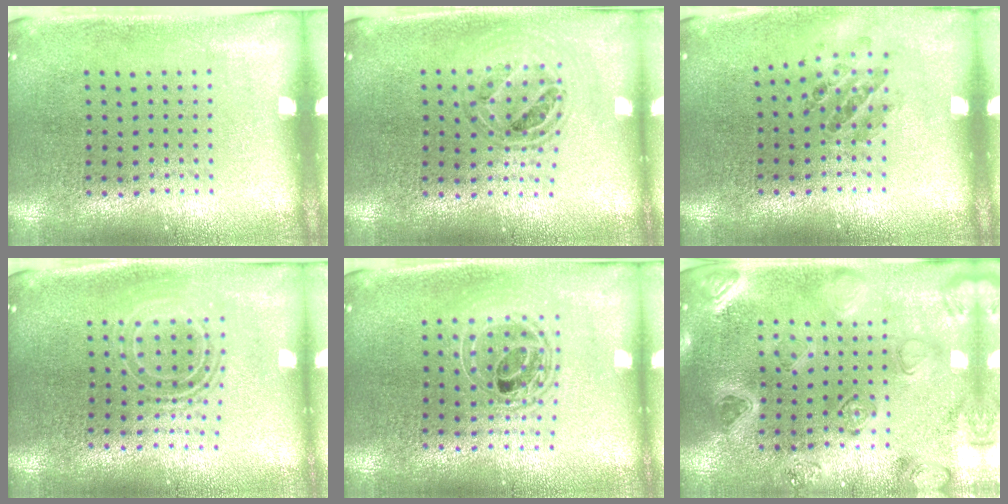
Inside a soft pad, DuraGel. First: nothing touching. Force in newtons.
{"total": 0.8, "press": 0.8, "slide": 0.0}
{"total": 0.9, "press": 0.9, "slide": 0.0}
{"total": 1.7, "press": 1.3, "slide": 1.0}
{"total": 1.7, "press": 1.4, "slide": 0.9}
{"total": 2.3, "press": 2.3, "slide": 0.1}